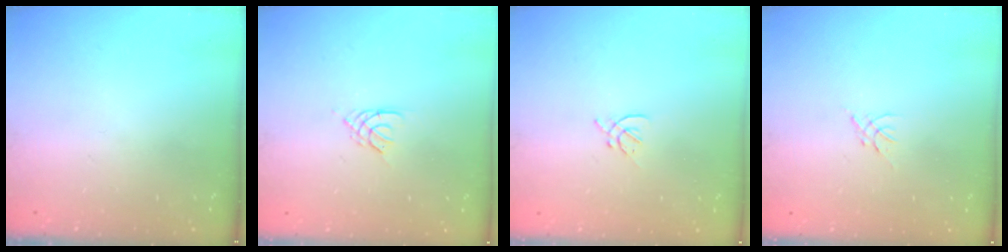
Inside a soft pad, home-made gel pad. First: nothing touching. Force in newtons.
{"total": 2.6, "press": 2.5, "slide": 0.5}
{"total": 1.6, "press": 1.5, "slide": 0.5}
{"total": 0.0}